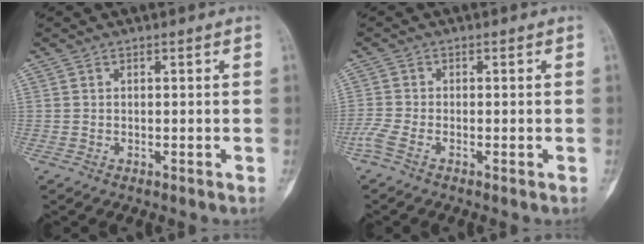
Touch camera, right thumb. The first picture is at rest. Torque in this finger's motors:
{"motor_torque": [1.13, 0.10, -0.27, -0.27, 0.04]}